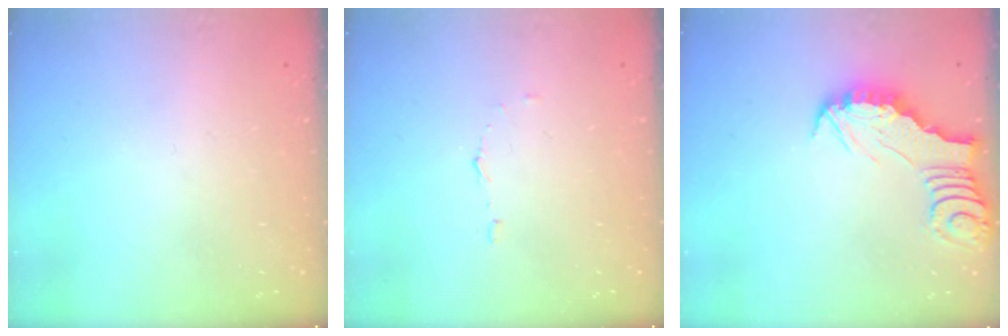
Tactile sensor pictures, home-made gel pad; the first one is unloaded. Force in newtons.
{"total": 3.4, "press": 3.4, "slide": 0.3}
{"total": 2.7, "press": 2.7, "slide": 0.2}